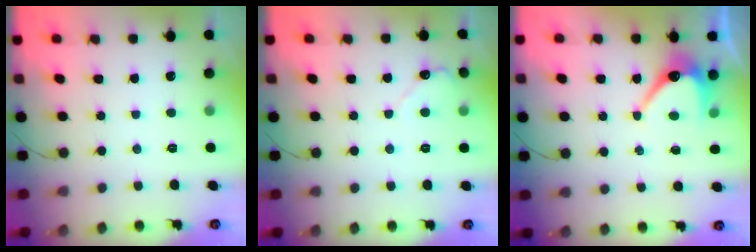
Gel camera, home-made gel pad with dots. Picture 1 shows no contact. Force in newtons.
{"total": 2.8, "press": 2.7, "slide": 0.3}
{"total": 7.4, "press": 7.3, "slide": 0.3}